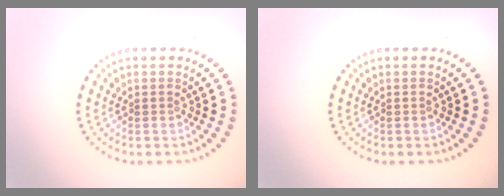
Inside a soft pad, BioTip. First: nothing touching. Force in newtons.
{"total": 0.0}